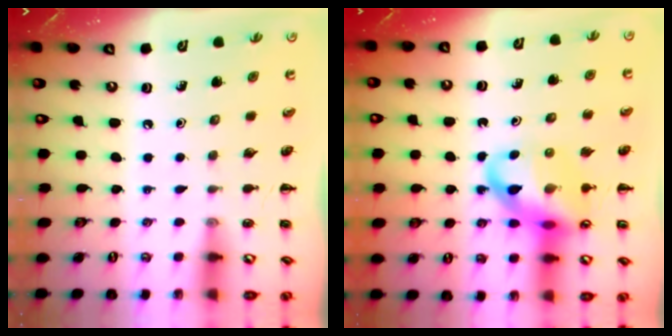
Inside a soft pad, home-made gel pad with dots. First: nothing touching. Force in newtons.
{"total": 17.2, "press": 16.9, "slide": 3.1}